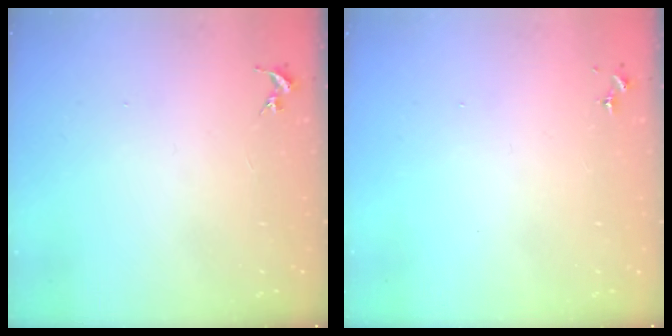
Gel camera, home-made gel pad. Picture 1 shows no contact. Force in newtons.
{"total": 0.0}